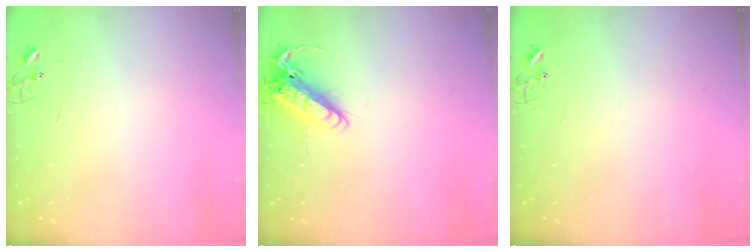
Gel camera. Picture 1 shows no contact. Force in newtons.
{"total": 13.8, "press": 13.6, "slide": 2.3}
{"total": 0.0}